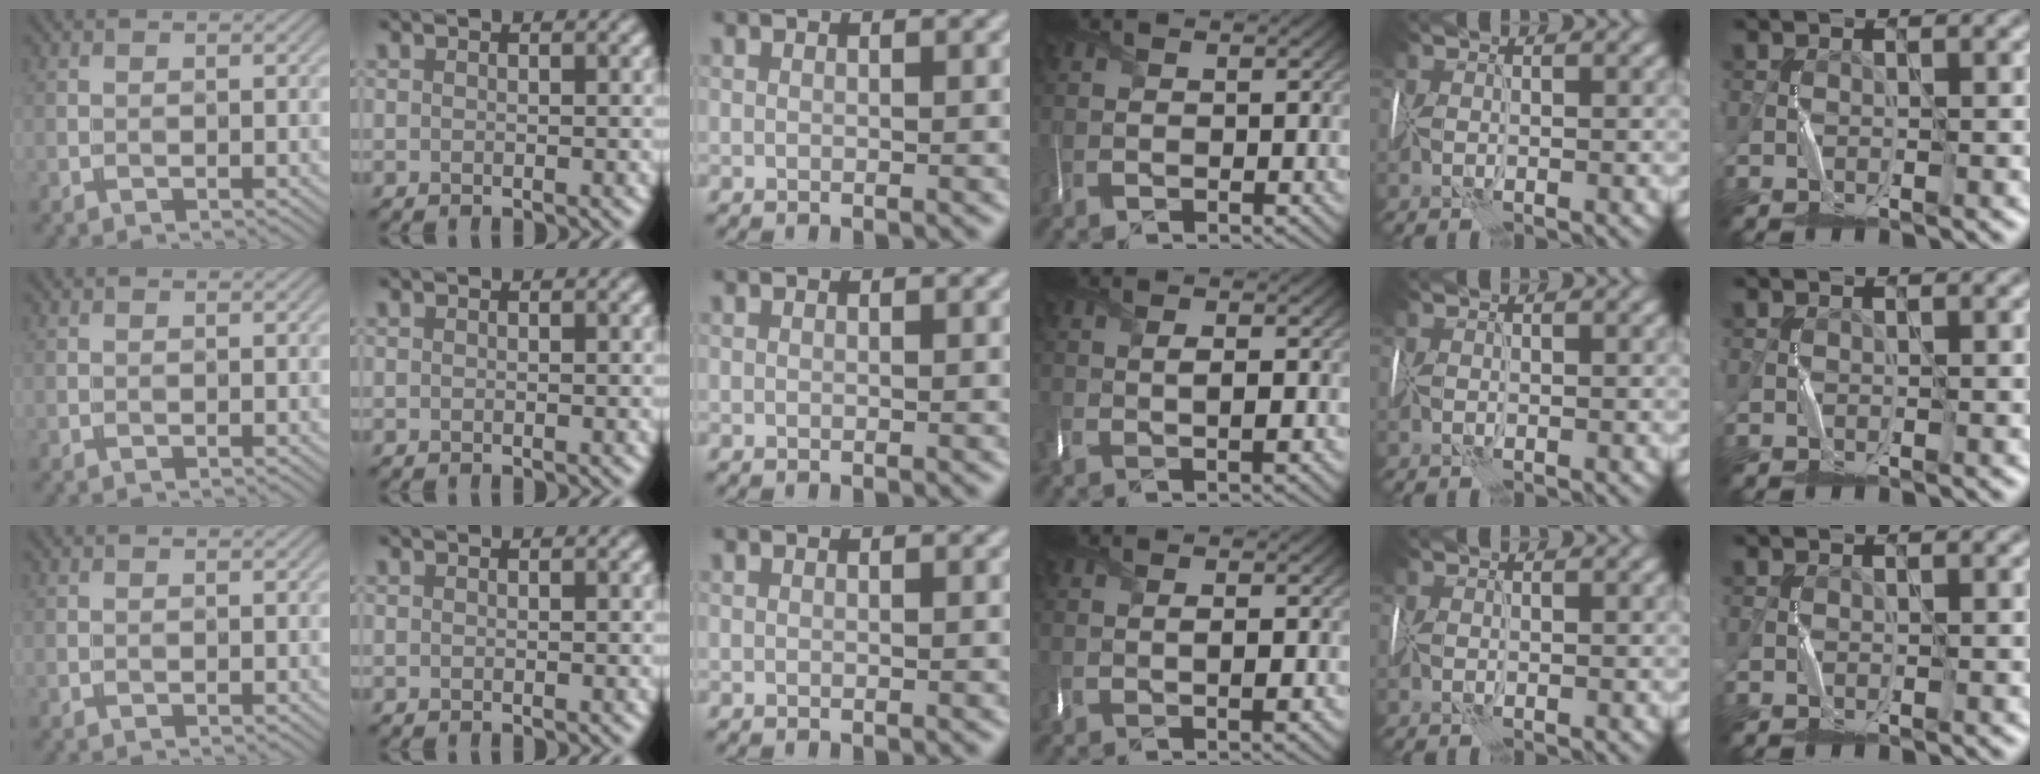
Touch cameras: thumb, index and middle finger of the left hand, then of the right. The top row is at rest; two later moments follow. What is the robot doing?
{"motion": "wrap", "object": "sponge"}